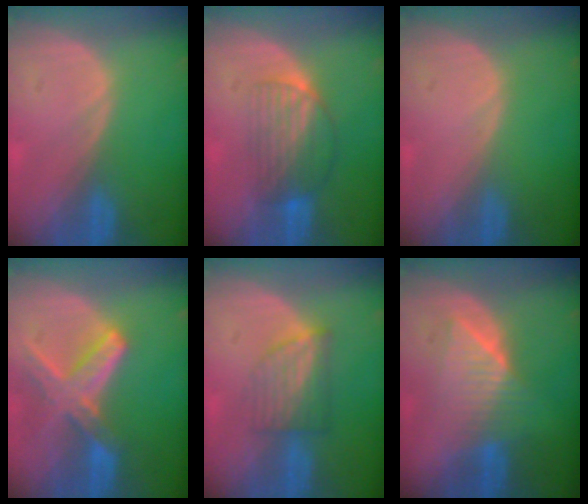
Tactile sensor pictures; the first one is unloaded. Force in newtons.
{"total": 6.9, "press": 6.1, "slide": 3.2}
{"total": 0.0}
{"total": 8.2, "press": 7.2, "slide": 3.9}
{"total": 6.1, "press": 5.4, "slide": 2.8}
{"total": 6.4, "press": 6.3, "slide": 1.2}